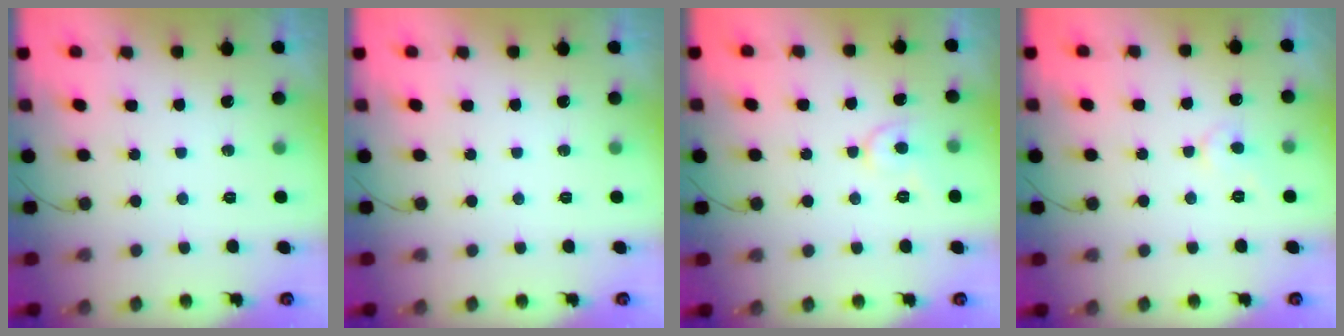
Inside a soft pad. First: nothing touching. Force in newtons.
{"total": 0.0}
{"total": 6.0, "press": 6.0, "slide": 0.6}
{"total": 4.8, "press": 4.8, "slide": 0.2}